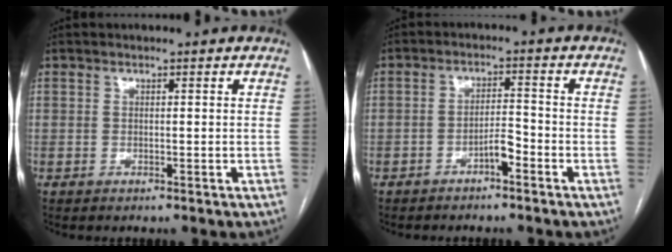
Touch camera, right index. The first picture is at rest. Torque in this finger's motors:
{"motor_torque": [0.60, 0.04, 0.11, 0.08]}